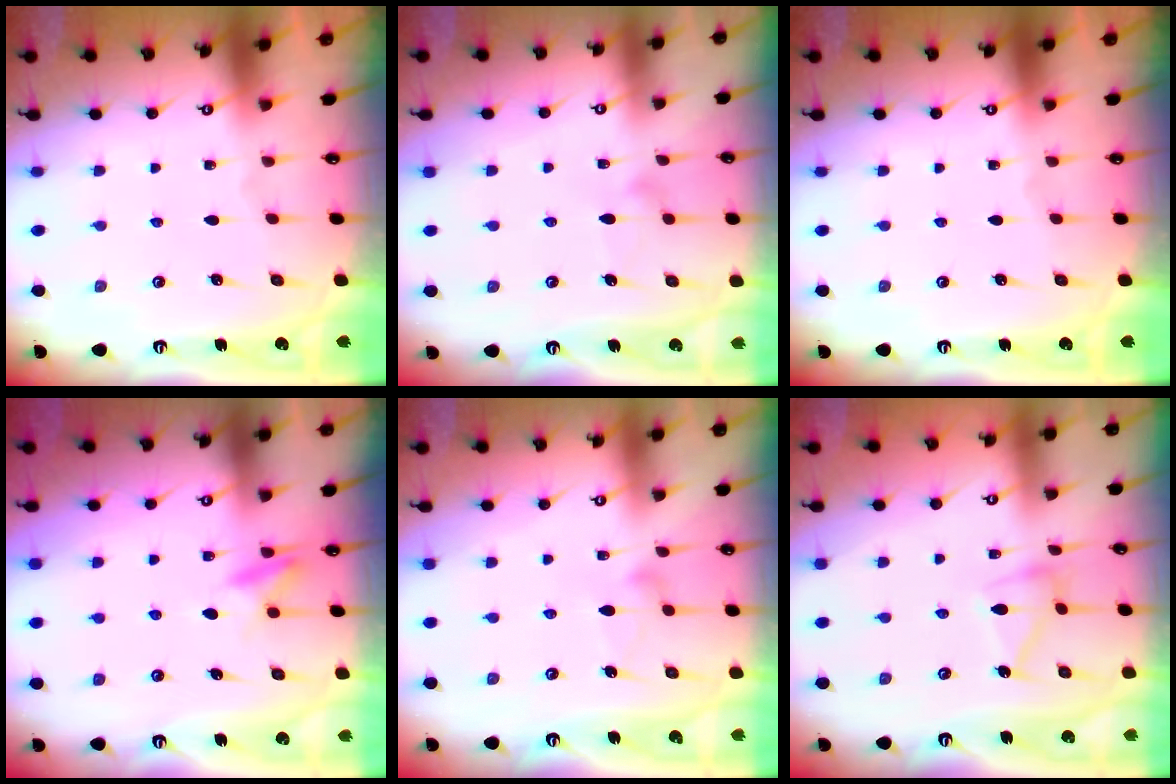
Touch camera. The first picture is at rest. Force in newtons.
{"total": 7.6, "press": 7.6, "slide": 0.4}
{"total": 0.0}
{"total": 8.5, "press": 8.4, "slide": 1.1}
{"total": 8.4, "press": 8.4, "slide": 0.5}
{"total": 11.0, "press": 11.0, "slide": 0.5}